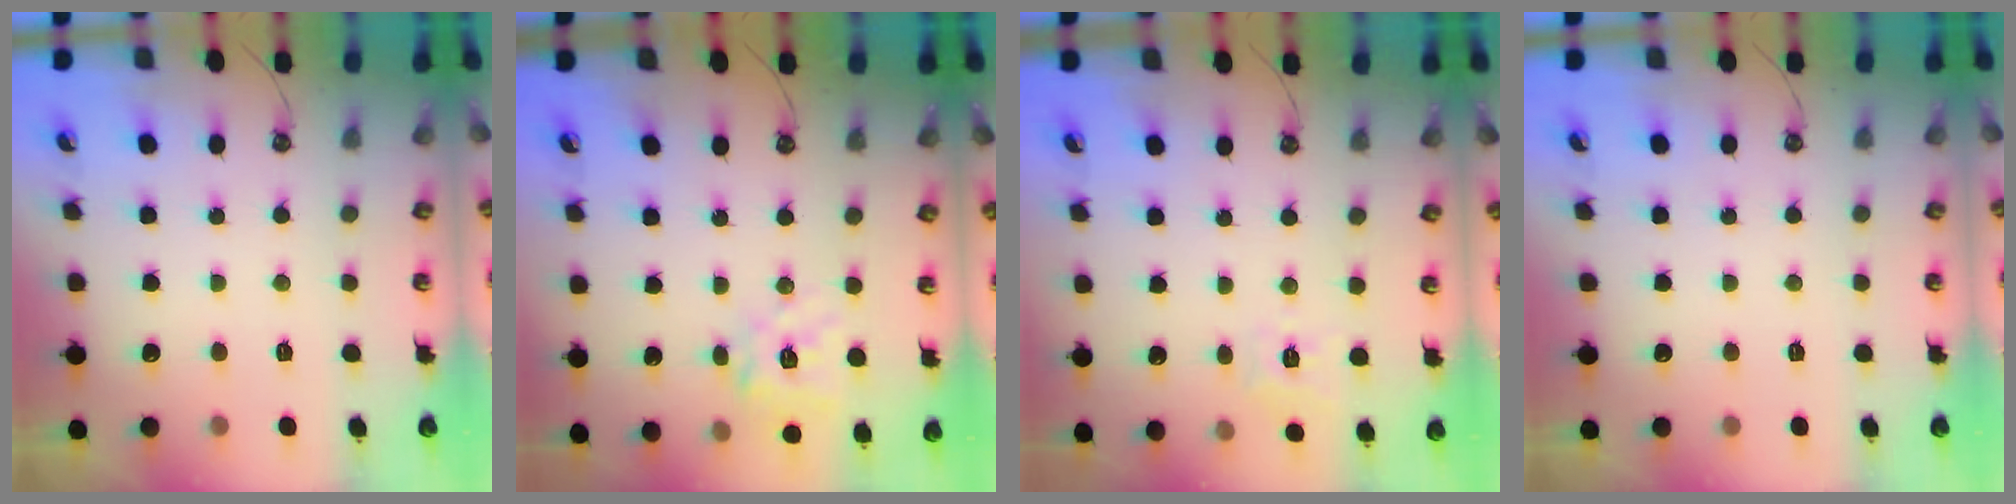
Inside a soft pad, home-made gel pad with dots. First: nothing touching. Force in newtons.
{"total": 13.7, "press": 13.6, "slide": 1.8}
{"total": 7.7, "press": 7.6, "slide": 0.8}
{"total": 0.0}